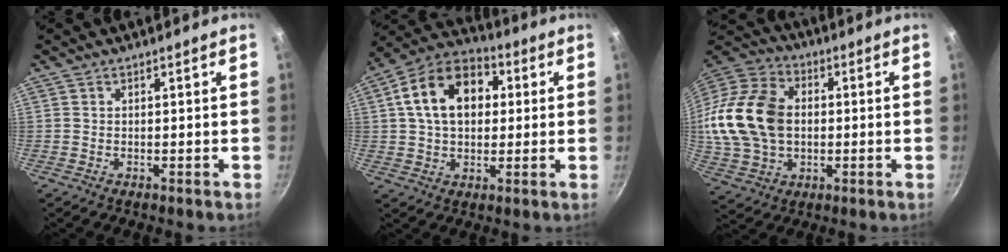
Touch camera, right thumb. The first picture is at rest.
{"total": 15.8, "force": [3.1, 10.9, 11.1], "torque": [-0.156, 0.025, 0.035]}
{"total": 20.2, "force": [0.7, 14.6, 13.9], "torque": [-0.258, 0.024, 0.015]}